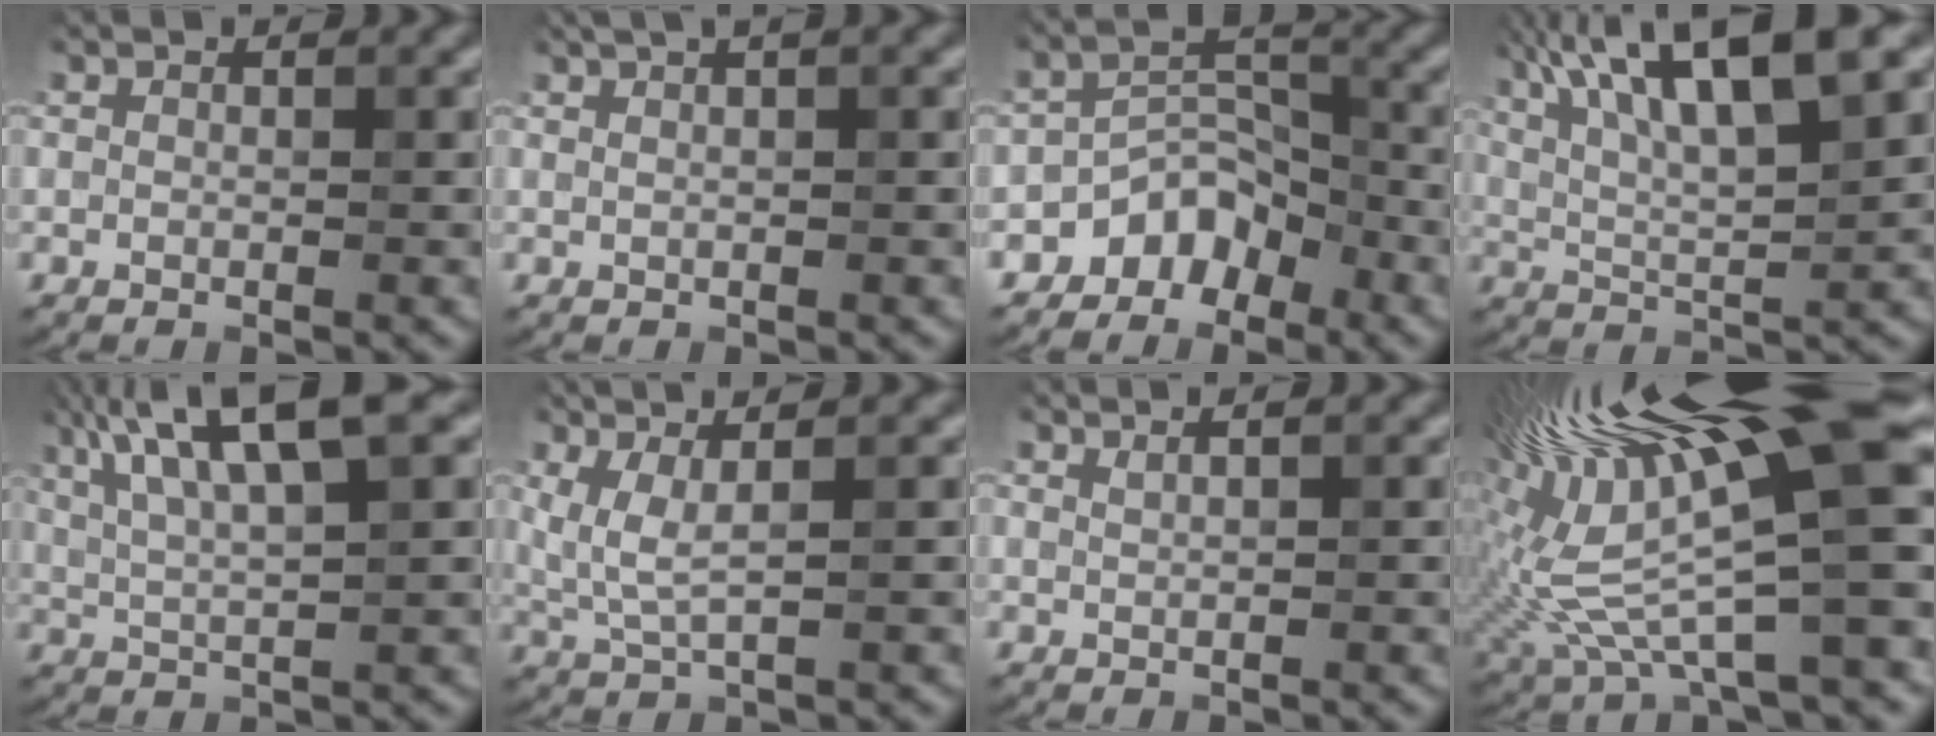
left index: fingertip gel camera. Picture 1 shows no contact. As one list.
[{"total": 3.8, "force": [2.3, 1.5, 2.6], "torque": [-0.017, 0.016, 0.013]}, {"total": 3.9, "force": [-2.7, 2.5, 1.4], "torque": [-0.008, 0.010, -0.050]}, {"total": 11.9, "force": [6.1, 3.3, 9.7], "torque": [-0.158, 0.022, 0.094]}, {"total": 9.7, "force": [4.7, 2.5, 8.1], "torque": [-0.136, 0.023, 0.075]}, {"total": 3.2, "force": [1.1, 0.6, 3.0], "torque": [-0.070, -0.002, 0.028]}, {"total": 1.4, "force": [1.0, 0.4, 0.8], "torque": [-0.005, 0.001, 0.007]}, {"total": 17.6, "force": [5.7, 3.8, 16.2], "torque": [-0.307, -0.004, 0.110]}]